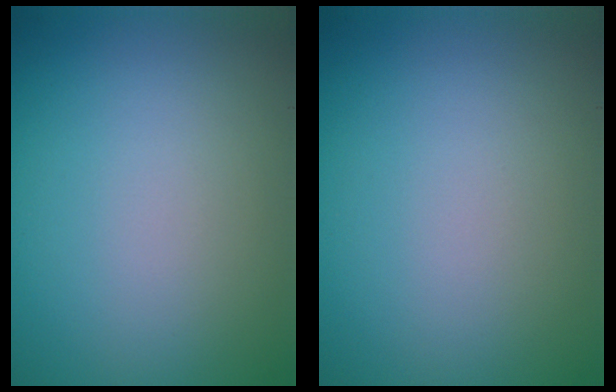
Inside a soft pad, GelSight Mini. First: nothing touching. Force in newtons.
{"total": 0.0}